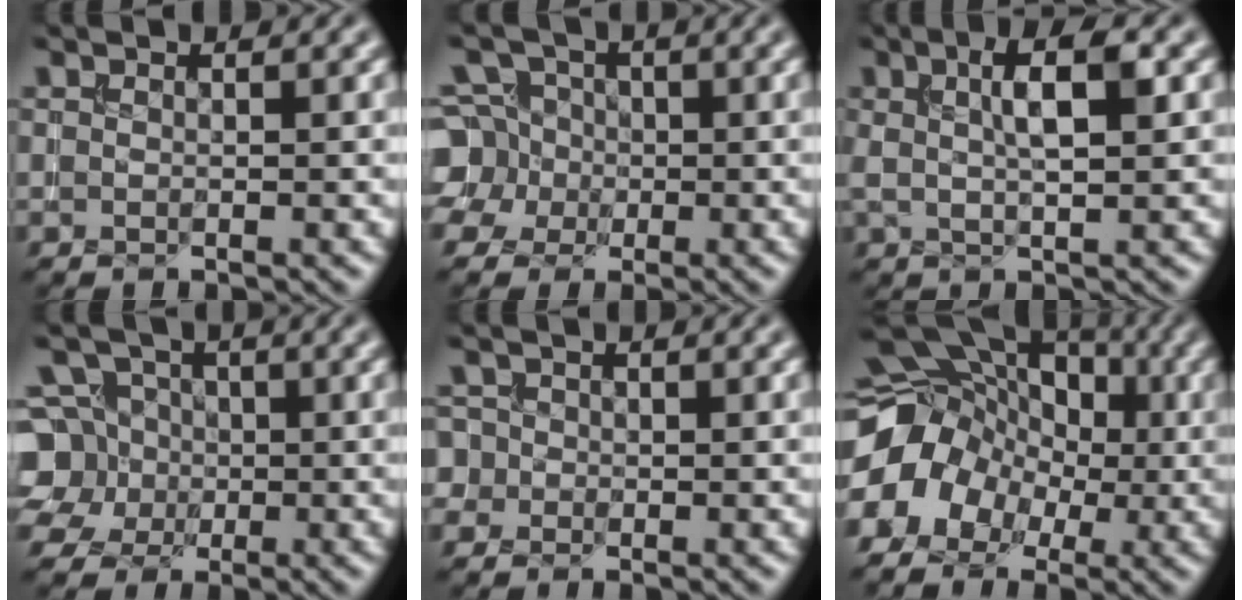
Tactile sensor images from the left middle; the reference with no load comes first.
{"total": 5.9, "force": [-0.6, 5.4, 2.3], "torque": [-0.046, 0.028, -0.043]}
{"total": 4.2, "force": [1.1, 0.9, 4.0], "torque": [-0.067, 0.007, 0.016]}
{"total": 7.9, "force": [-0.6, 7.2, 3.3], "torque": [-0.071, 0.030, -0.049]}
{"total": 2.1, "force": [-0.1, 2.0, 0.6], "torque": [0.002, 0.013, -0.021]}
{"total": 13.1, "force": [-1.7, 10.7, 7.3], "torque": [-0.125, 0.004, -0.056]}